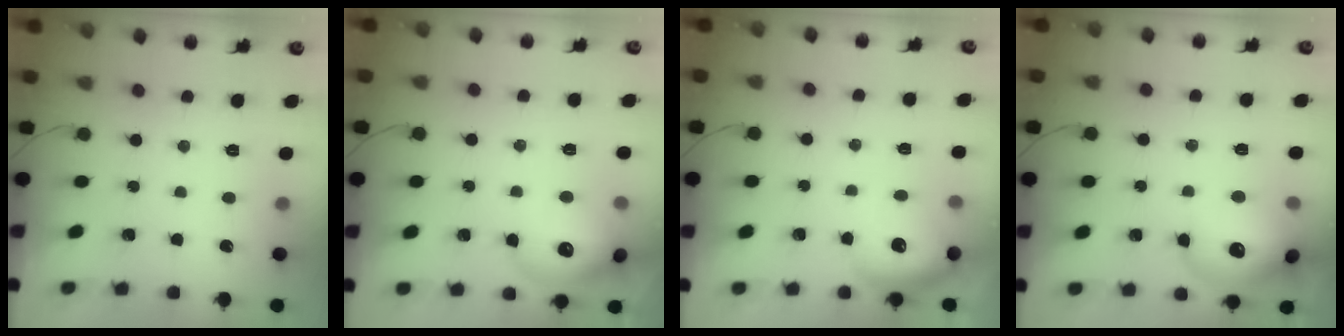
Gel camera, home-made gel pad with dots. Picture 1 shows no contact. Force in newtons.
{"total": 14.2, "press": 14.1, "slide": 1.5}
{"total": 13.0, "press": 11.7, "slide": 5.5}
{"total": 16.0, "press": 15.9, "slide": 1.8}